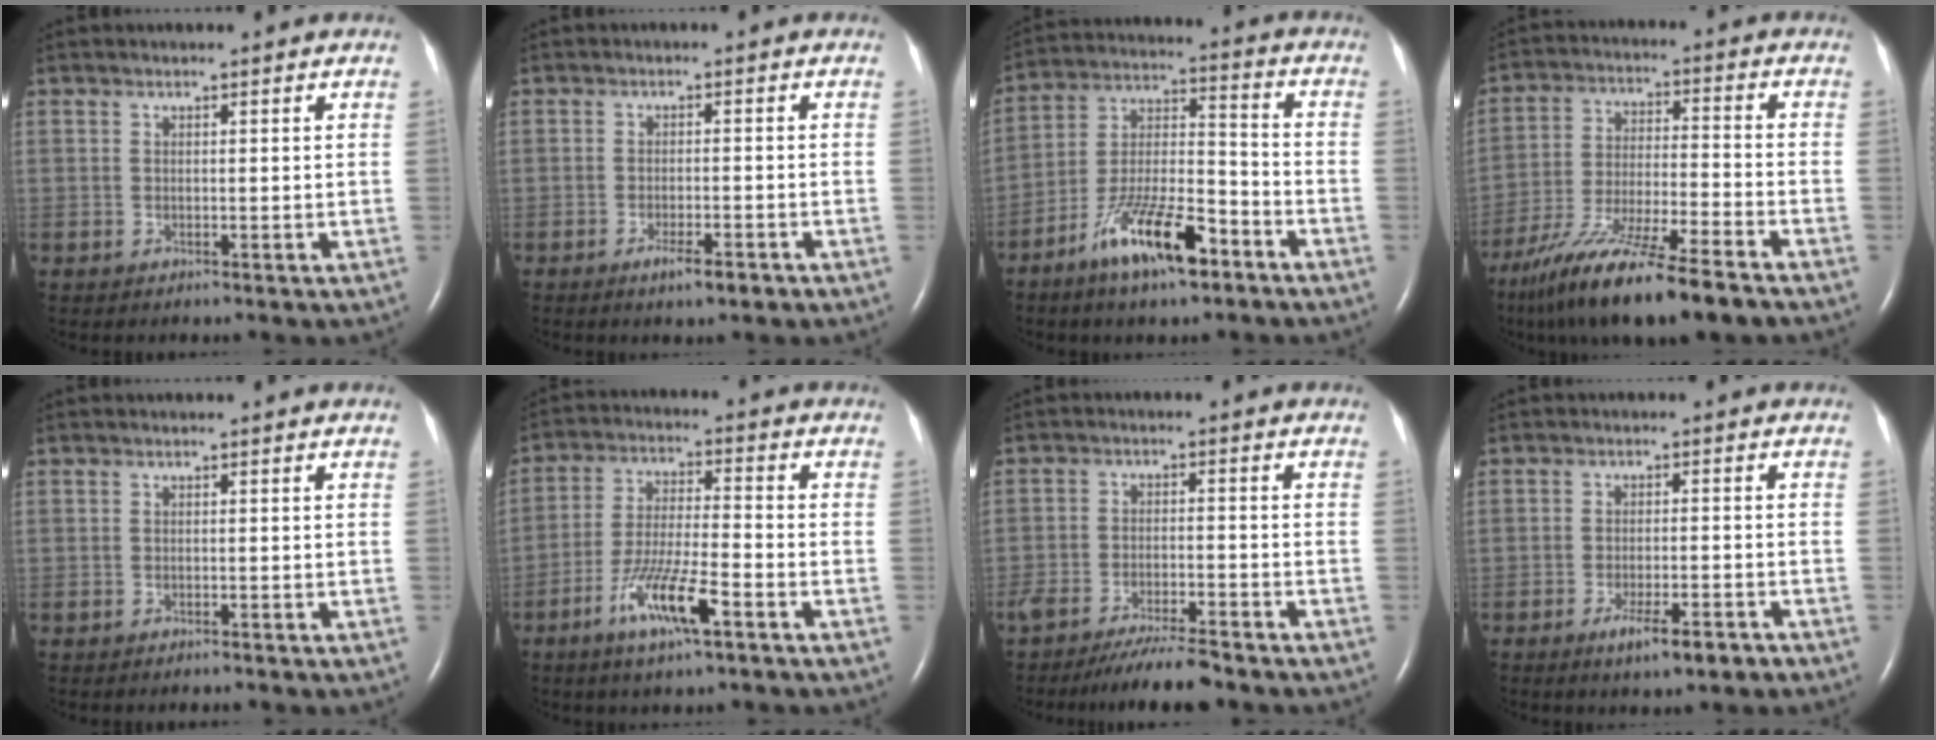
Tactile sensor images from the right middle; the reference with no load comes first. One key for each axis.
{"total": 3.2, "fx": -2.2, "fy": 0.6, "fz": 2.4, "tx": -0.041, "ty": -0.004, "tz": -0.033}
{"total": 13.3, "fx": -8.1, "fy": 3.4, "fz": 10.0, "tx": -0.193, "ty": -0.004, "tz": -0.145}
{"total": 16.5, "fx": -12.5, "fy": 0.9, "fz": 10.8, "tx": -0.199, "ty": -0.041, "tz": -0.220}
{"total": 0.9, "fx": -0.8, "fy": 0.1, "fz": 0.3, "tx": -0.011, "ty": -0.002, "tz": -0.011}
{"total": 9.5, "fx": -5.1, "fy": 1.2, "fz": 8.0, "tx": -0.162, "ty": -0.012, "tz": -0.095}
{"total": 8.4, "fx": -7.4, "fy": 0.8, "fz": 4.0, "tx": -0.063, "ty": -0.021, "tz": -0.120}
{"total": 5.1, "fx": -3.4, "fy": 0.8, "fz": 3.7, "tx": -0.066, "ty": -0.008, "tz": -0.052}